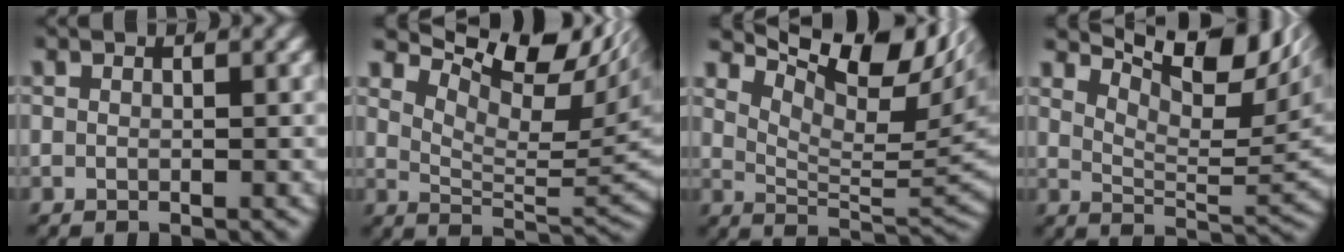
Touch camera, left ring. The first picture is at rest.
{"total": 10.5, "force": [5.4, 4.0, 8.0], "torque": [-0.091, 0.008, 0.083]}
{"total": 10.9, "force": [5.6, 4.1, 8.4], "torque": [-0.099, 0.003, 0.086]}
{"total": 9.7, "force": [5.4, 3.2, 7.4], "torque": [-0.084, 0.003, 0.085]}